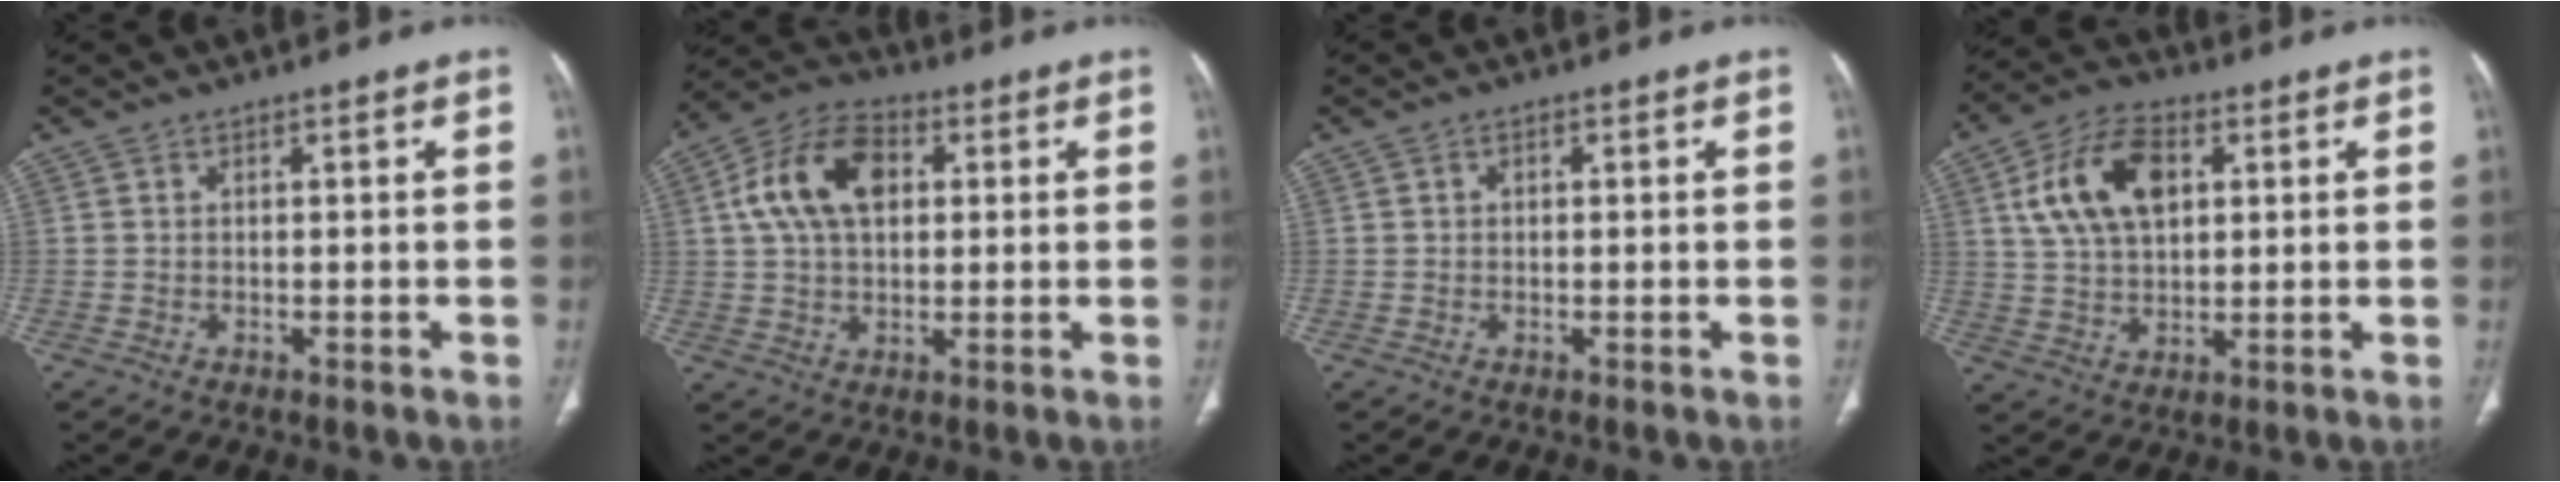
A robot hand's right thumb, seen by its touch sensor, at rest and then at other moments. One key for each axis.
{"total": 13.3, "fx": 3.1, "fy": 8.4, "fz": 9.8, "tx": -0.170, "ty": 0.018, "tz": 0.048}
{"total": 0.9, "fx": 0.3, "fy": 0.6, "fz": 0.5, "tx": -0.005, "ty": 0.006, "tz": 0.003}
{"total": 13.3, "fx": 4.0, "fy": 8.0, "fz": 9.8, "tx": -0.169, "ty": 0.006, "tz": 0.073}